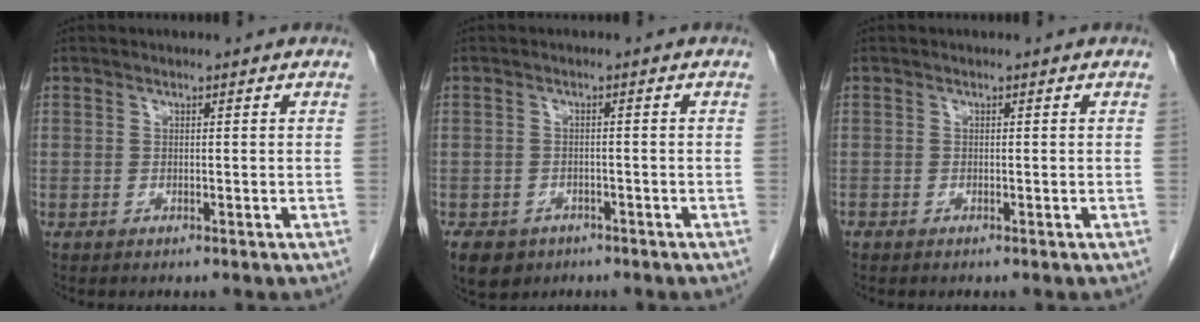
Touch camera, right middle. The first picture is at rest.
{"total": 5.8, "force": [-3.6, 4.2, 1.7], "torque": [-0.029, 0.001, -0.051]}
{"total": 0.0}